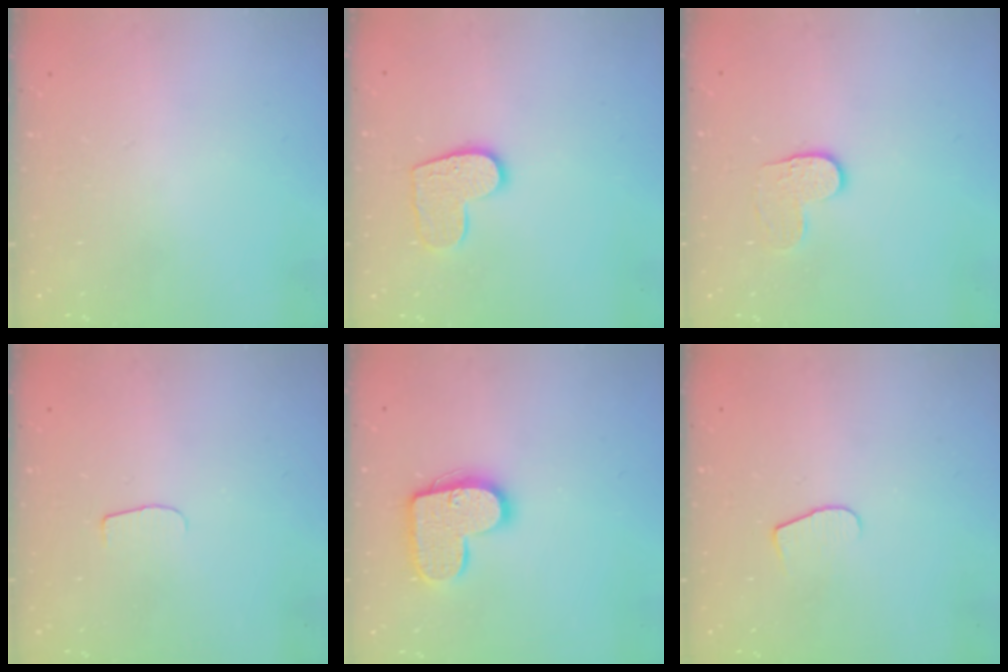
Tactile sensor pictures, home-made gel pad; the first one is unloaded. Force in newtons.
{"total": 9.8, "press": 9.8, "slide": 0.3}
{"total": 4.3, "press": 4.3, "slide": 0.5}
{"total": 4.5, "press": 4.4, "slide": 0.5}
{"total": 13.8, "press": 13.8, "slide": 0.7}
{"total": 5.5, "press": 5.5, "slide": 0.5}